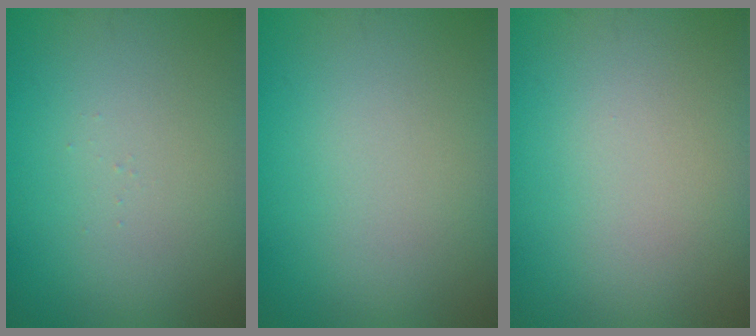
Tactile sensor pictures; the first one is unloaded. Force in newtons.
{"total": 0.0}
{"total": 0.0}